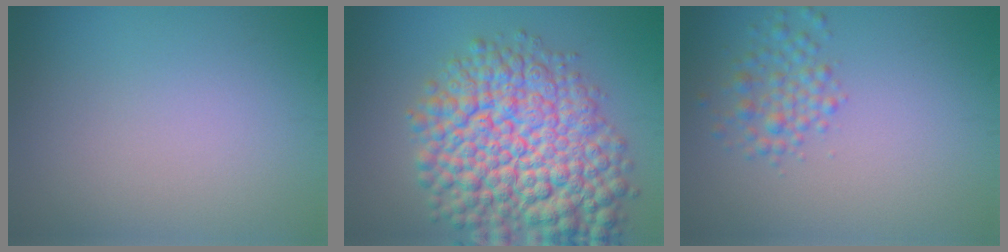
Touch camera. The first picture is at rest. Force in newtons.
{"total": 12.7, "press": 12.7, "slide": 0.5}
{"total": 2.5, "press": 2.5, "slide": 0.0}